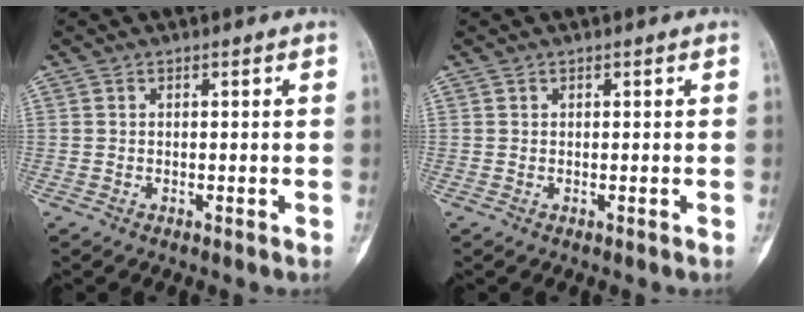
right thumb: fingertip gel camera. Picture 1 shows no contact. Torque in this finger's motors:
{"motor_torque": [0.03, 0.17, -0.08, -0.26, -0.11]}